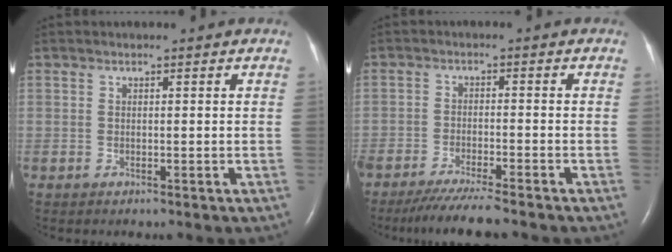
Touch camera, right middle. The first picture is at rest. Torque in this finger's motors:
{"motor_torque": [0.94, -0.89, 0.23, 0.14]}